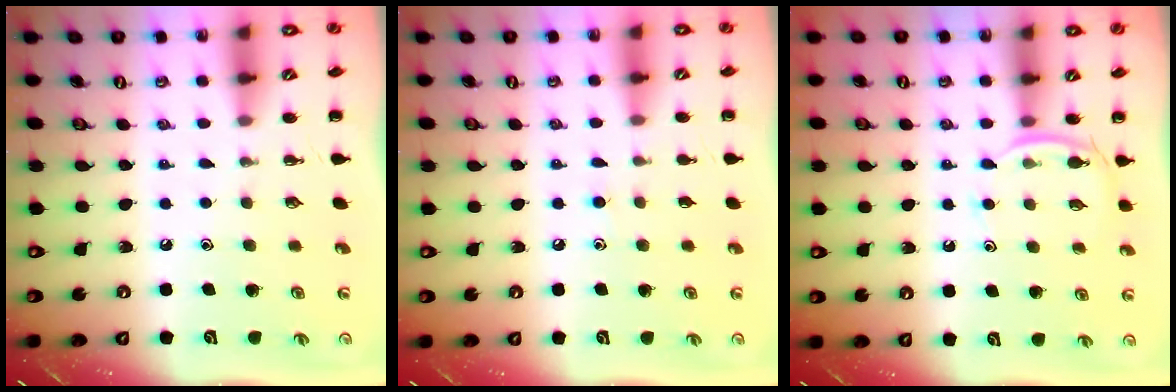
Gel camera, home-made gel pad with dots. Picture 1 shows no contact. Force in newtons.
{"total": 4.9, "press": 4.5, "slide": 1.8}
{"total": 5.1, "press": 4.8, "slide": 1.5}